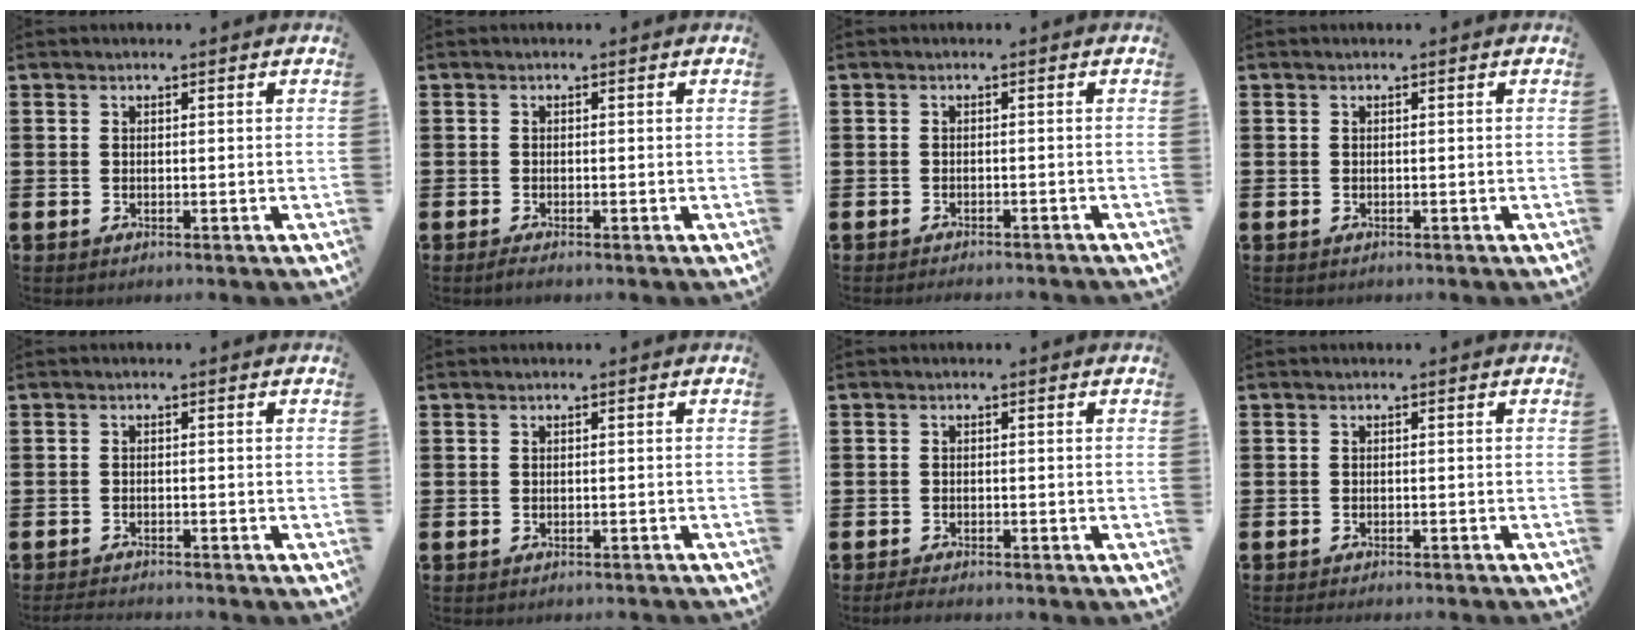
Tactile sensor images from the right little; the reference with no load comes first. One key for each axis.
{"total": 0.8, "fx": -0.5, "fy": 0.1, "fz": 0.6, "tx": -0.011, "ty": -0.003, "tz": -0.009}
{"total": 1.1, "fx": -1.1, "fy": -0.1, "fz": 0.0, "tx": -0.002, "ty": 0.001, "tz": -0.023}
{"total": 0.0}
{"total": 1.5, "fx": -1.4, "fy": -0.1, "fz": 0.1, "tx": -0.004, "ty": 0.002, "tz": -0.029}
{"total": 0.6, "fx": -0.6, "fy": -0.1, "fz": 0.0, "tx": 0.000, "ty": -0.001, "tz": -0.012}
{"total": 1.3, "fx": -1.2, "fy": 0.2, "fz": 0.5, "tx": -0.011, "ty": 0.002, "tz": -0.025}
{"total": 1.0, "fx": -1.0, "fy": -0.2, "fz": 0.1, "tx": 0.000, "ty": 0.000, "tz": -0.020}